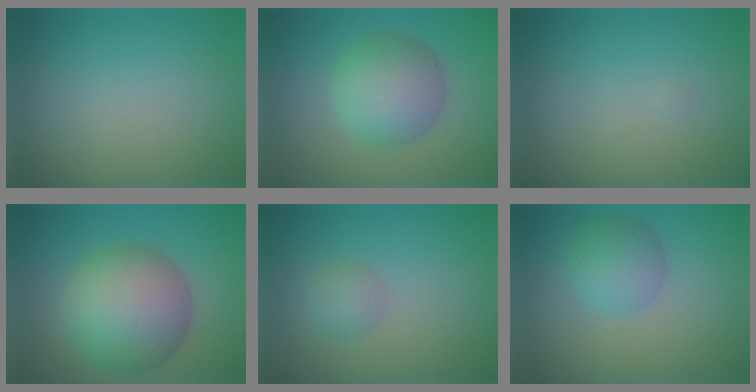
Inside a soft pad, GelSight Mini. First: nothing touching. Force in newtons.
{"total": 6.1, "press": 6.1, "slide": 0.1}
{"total": 0.0}
{"total": 10.5, "press": 10.5, "slide": 0.3}
{"total": 1.6, "press": 1.6, "slide": 0.0}
{"total": 3.5, "press": 3.5, "slide": 0.0}